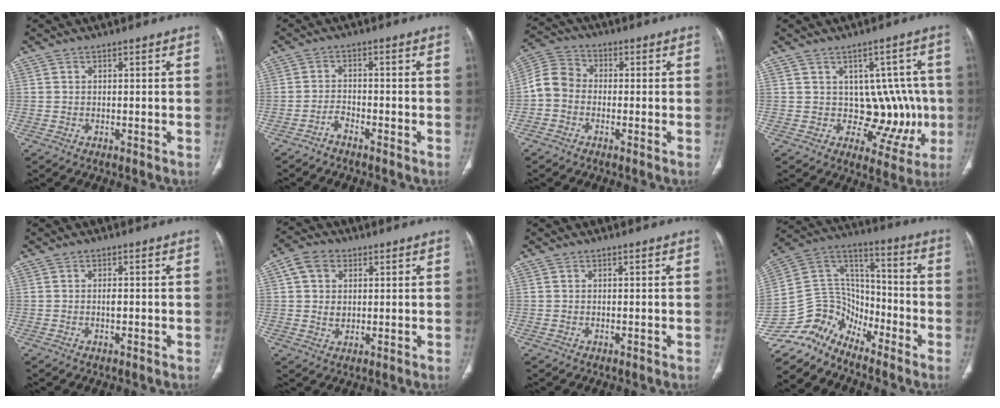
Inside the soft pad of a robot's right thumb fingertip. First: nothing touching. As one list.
[{"total": 2.1, "force": [-1.9, 0.4, 0.7], "torque": [-0.018, 0.019, -0.035]}, {"total": 6.2, "force": [-1.4, 5.0, 3.4], "torque": [-0.056, 0.024, -0.046]}, {"total": 10.5, "force": [0.0, 7.8, 7.0], "torque": [-0.023, 0.006, 0.014]}, {"total": 1.3, "force": [-0.2, 0.5, 1.2], "torque": [-0.021, 0.002, -0.003]}, {"total": 6.4, "force": [2.0, 4.8, 3.6], "torque": [-0.053, -0.002, 0.035]}, {"total": 0.0}, {"total": 12.3, "force": [-10.8, 5.7, 1.5], "torque": [-0.010, 0.115, -0.215]}]